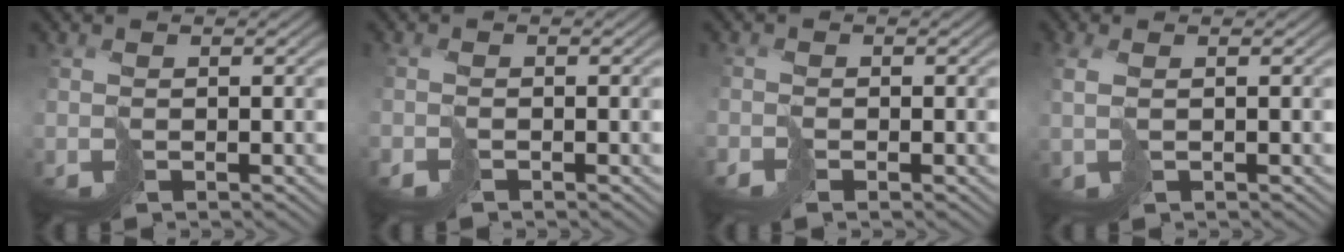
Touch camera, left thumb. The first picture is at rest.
{"total": 0.9, "force": [-0.8, 0.3, 0.3], "torque": [-0.010, -0.003, -0.020]}
{"total": 1.4, "force": [-1.1, 0.6, 0.6], "torque": [-0.016, -0.005, -0.024]}
{"total": 1.5, "force": [0.7, 0.4, 1.3], "torque": [-0.029, 0.002, 0.014]}